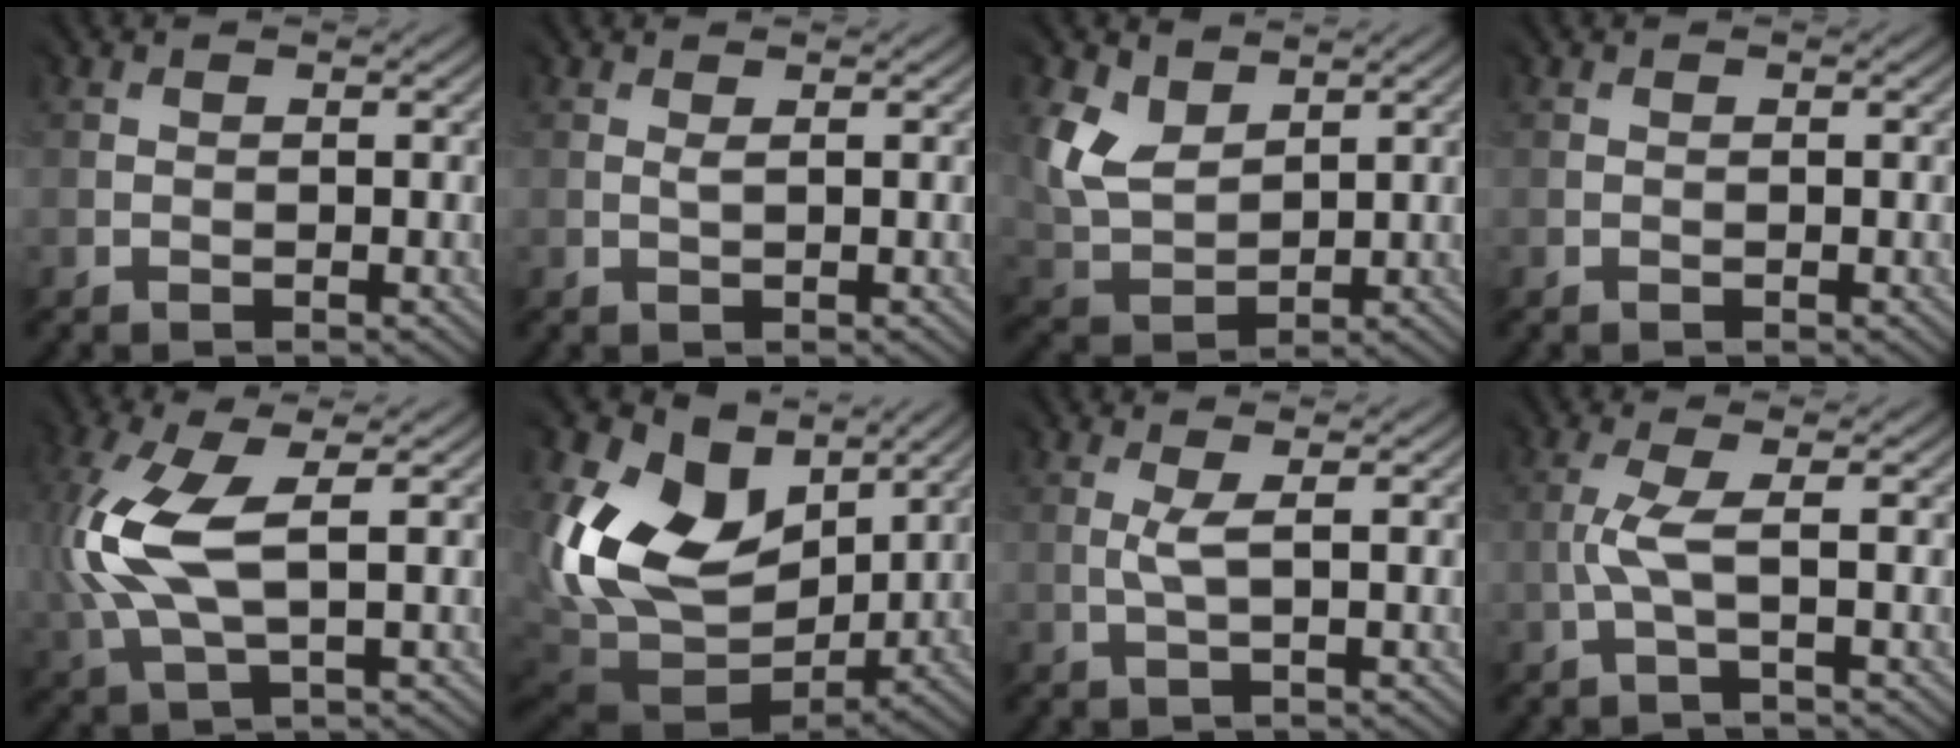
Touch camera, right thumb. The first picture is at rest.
{"total": 0.8, "force": [0.8, -0.3, -0.1], "torque": [-0.002, 0.002, 0.014]}
{"total": 6.2, "force": [4.4, 3.9, 1.8], "torque": [-0.068, 0.004, 0.092]}
{"total": 0.0}
{"total": 8.6, "force": [2.0, 3.7, 7.5], "torque": [-0.199, 0.012, 0.039]}
{"total": 17.2, "force": [5.9, 13.1, 9.4], "torque": [-0.197, 0.000, 0.135]}
{"total": 1.0, "force": [0.7, -0.4, 0.6], "torque": [-0.016, 0.006, 0.013]}
{"total": 1.9, "force": [-0.1, -0.2, 1.9], "torque": [-0.045, 0.010, -0.005]}